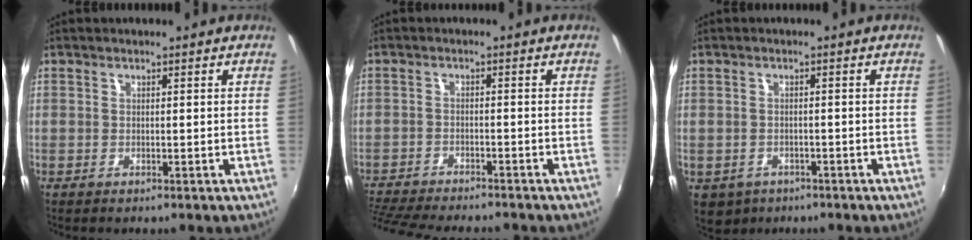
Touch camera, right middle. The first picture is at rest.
{"total": 12.5, "force": [-11.2, 2.0, 5.0], "torque": [-0.127, -0.026, -0.187]}
{"total": 5.3, "force": [-2.5, 4.2, 2.1], "torque": [-0.051, -0.013, -0.031]}